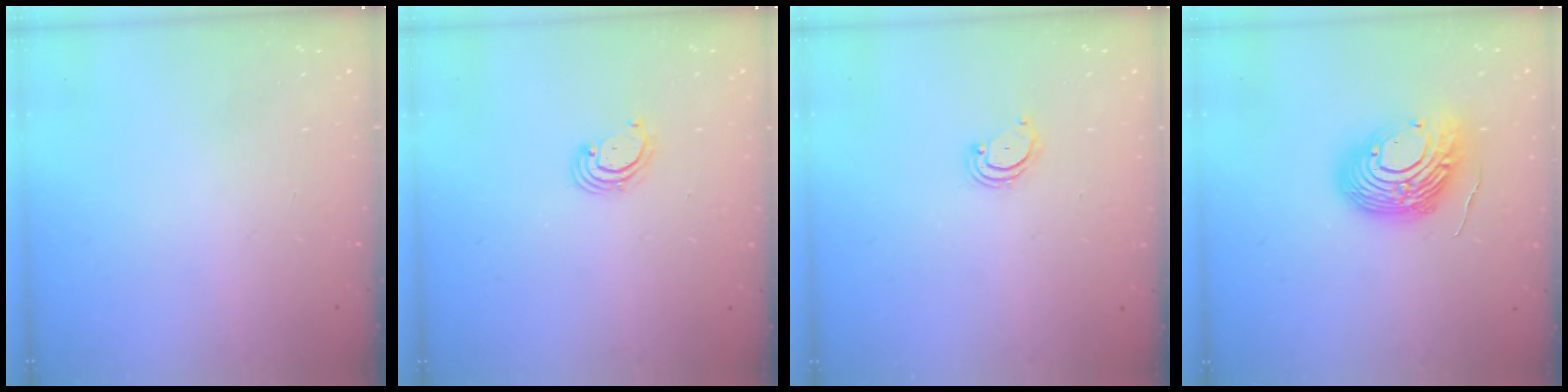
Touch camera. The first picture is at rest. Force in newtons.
{"total": 2.6, "press": 2.6, "slide": 0.3}
{"total": 2.9, "press": 2.9, "slide": 0.3}
{"total": 14.4, "press": 14.3, "slide": 2.2}